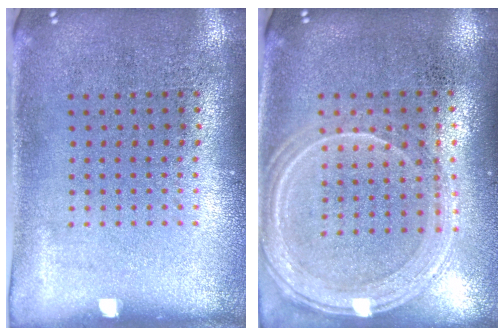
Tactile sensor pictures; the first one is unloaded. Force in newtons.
{"total": 1.3, "press": 1.3, "slide": 0.2}